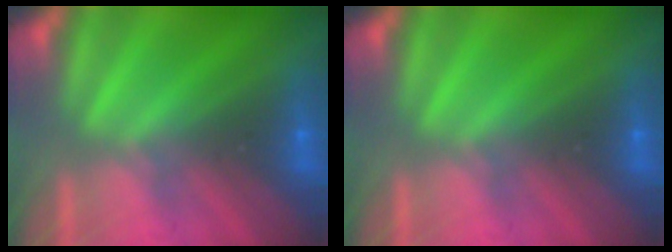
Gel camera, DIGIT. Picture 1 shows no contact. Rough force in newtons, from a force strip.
{"total": 0.0}